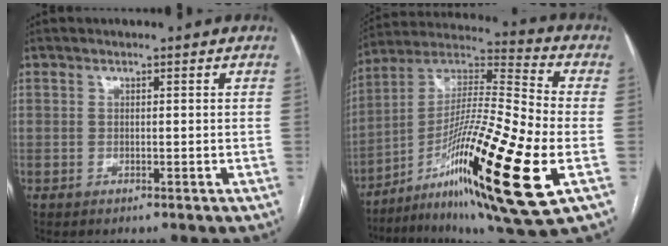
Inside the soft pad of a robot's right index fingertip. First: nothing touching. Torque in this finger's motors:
{"motor_torque": [1.71, -0.43, 0.54, 0.21]}